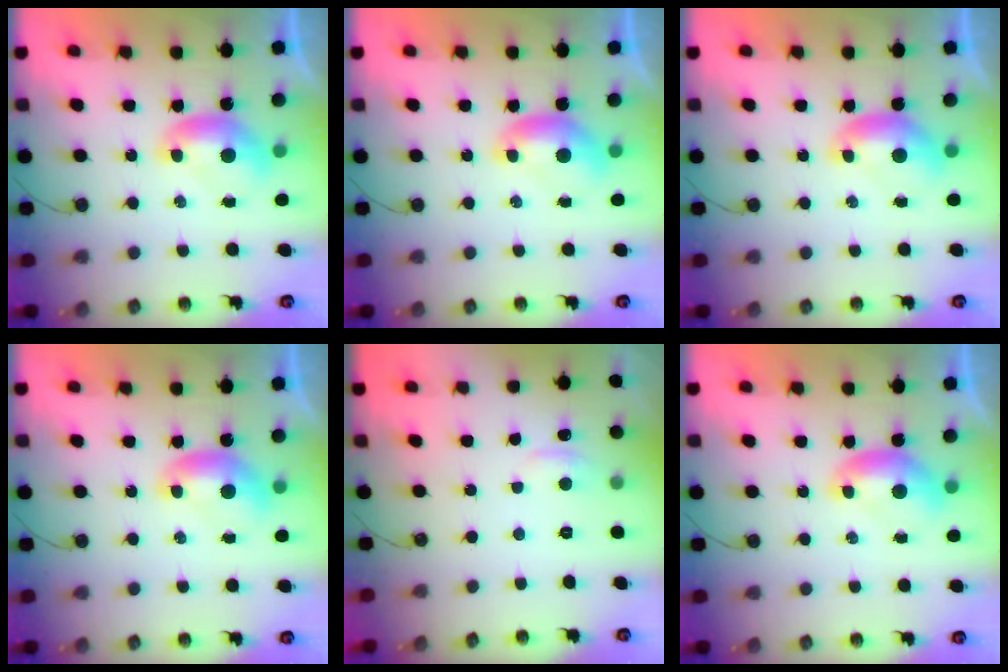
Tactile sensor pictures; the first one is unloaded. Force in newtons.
{"total": 0.0}
{"total": 0.0}
{"total": 0.0}
{"total": 2.1, "press": 2.0, "slide": 0.6}
{"total": 0.0}